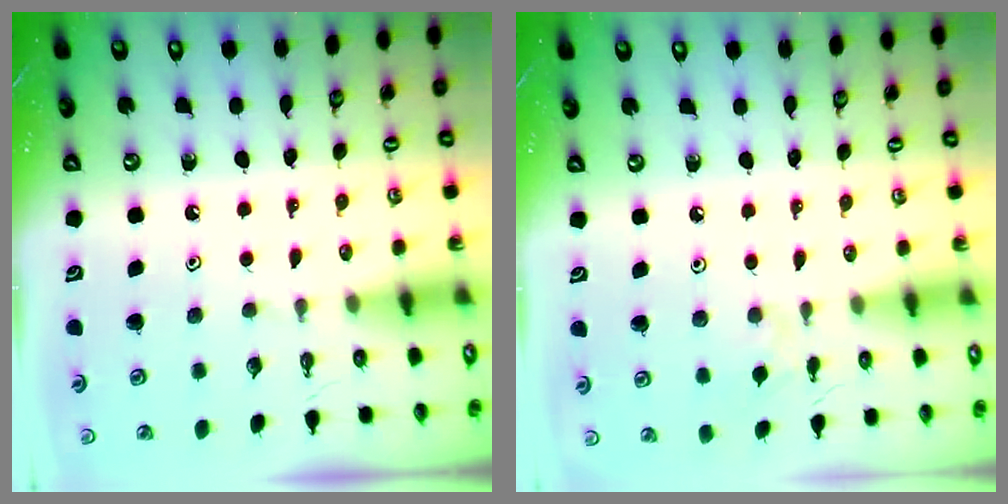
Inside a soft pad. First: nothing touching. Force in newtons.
{"total": 1.9, "press": 1.9, "slide": 0.4}